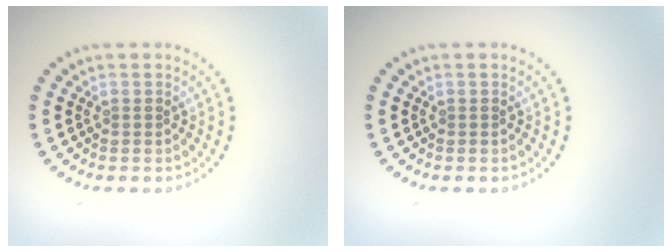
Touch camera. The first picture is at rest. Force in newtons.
{"total": 0.0}